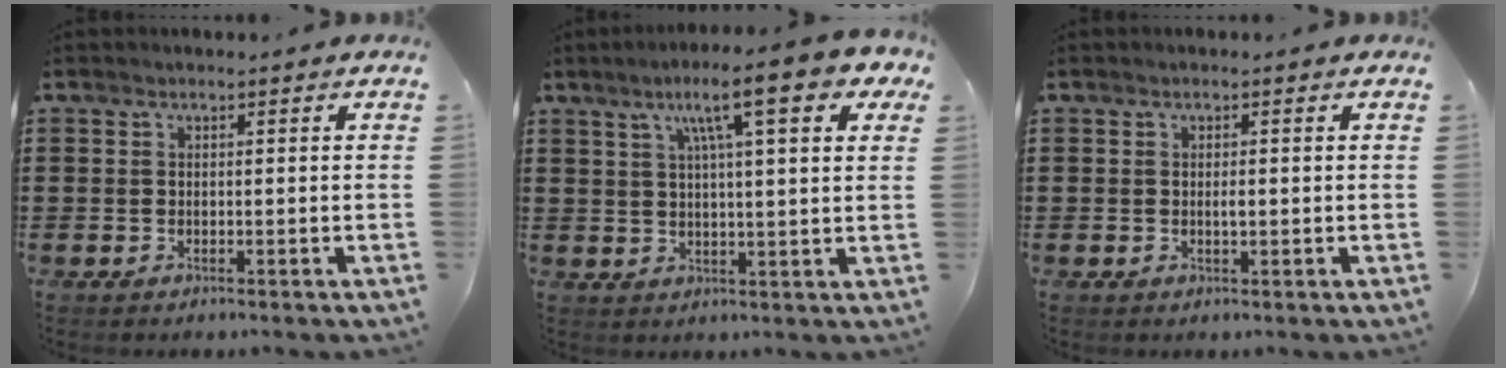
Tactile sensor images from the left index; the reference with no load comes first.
{"total": 10.9, "force": [6.1, 1.5, 8.9], "torque": [-0.155, -0.011, 0.094]}
{"total": 1.1, "force": [0.0, 0.3, 1.1], "torque": [-0.021, 0.000, -0.001]}